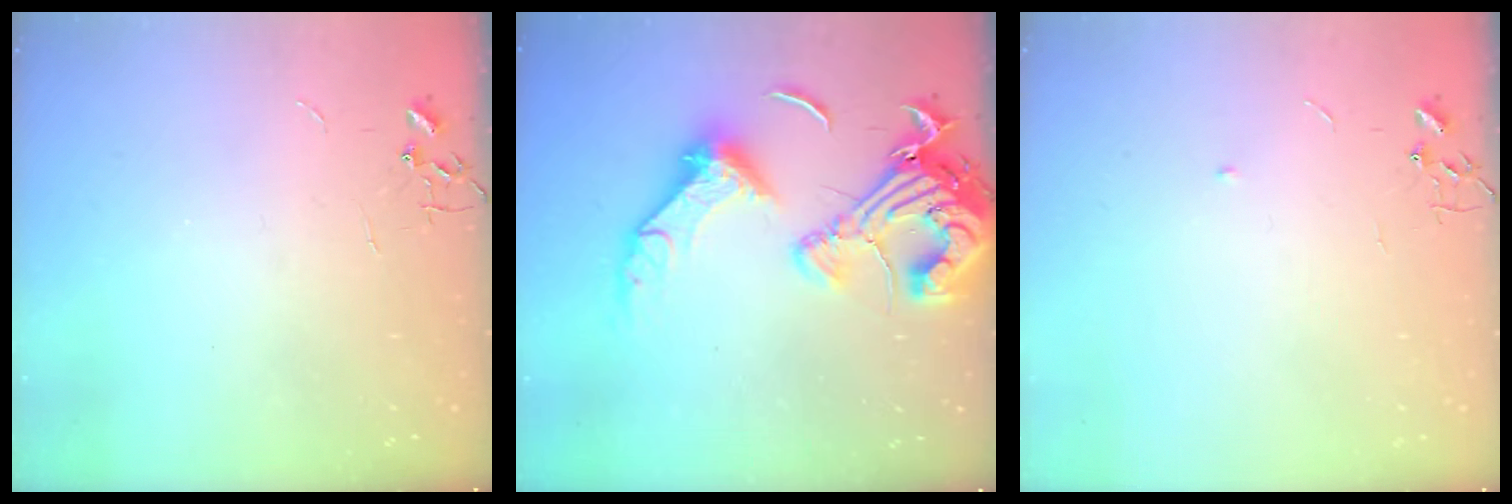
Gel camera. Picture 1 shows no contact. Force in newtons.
{"total": 23.0, "press": 22.9, "slide": 2.9}
{"total": 4.0, "press": 3.9, "slide": 0.9}